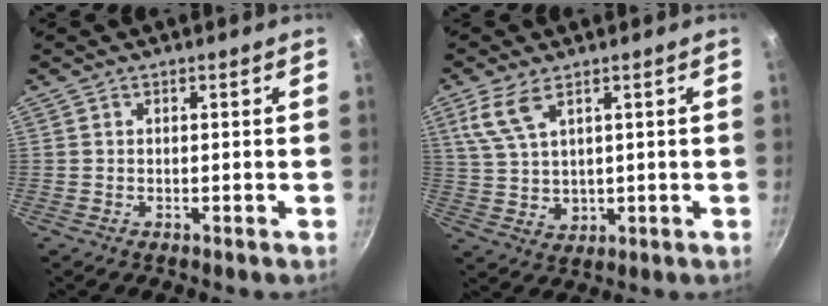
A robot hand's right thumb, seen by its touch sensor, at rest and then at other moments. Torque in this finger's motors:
{"motor_torque": [-0.11, 0.16, -0.01, 0.01, 0.06]}